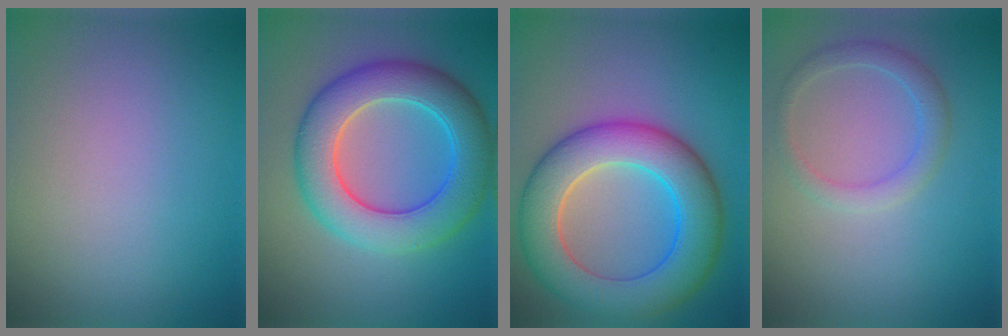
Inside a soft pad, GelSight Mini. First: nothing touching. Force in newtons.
{"total": 8.1, "press": 8.1, "slide": 0.2}
{"total": 9.3, "press": 9.3, "slide": 0.4}
{"total": 2.2, "press": 2.2, "slide": 0.1}